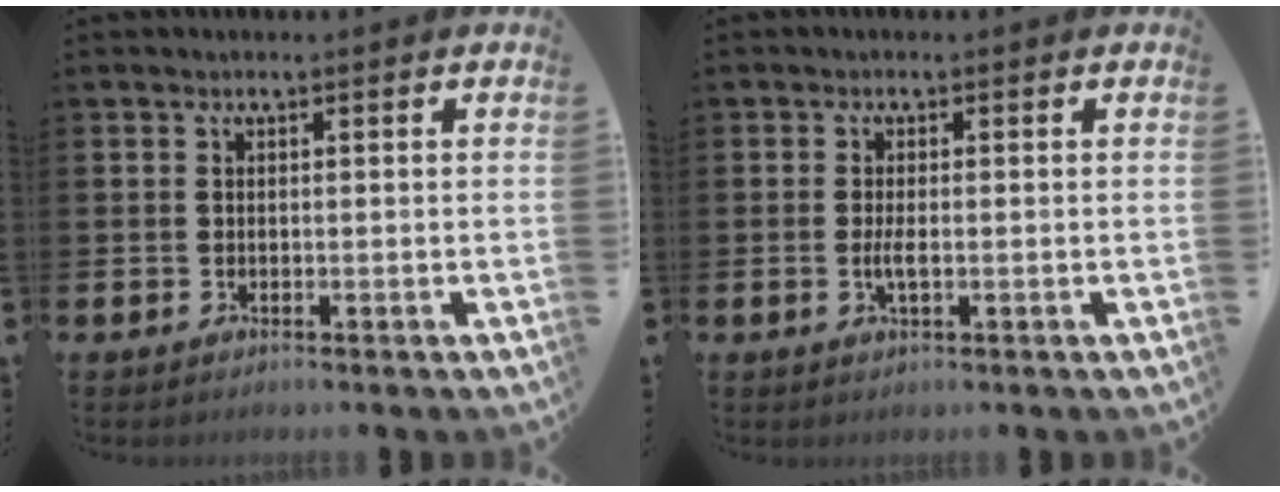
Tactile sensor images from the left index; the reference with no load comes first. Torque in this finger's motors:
{"motor_torque": [0.65, 0.40, 0.12, 0.11]}